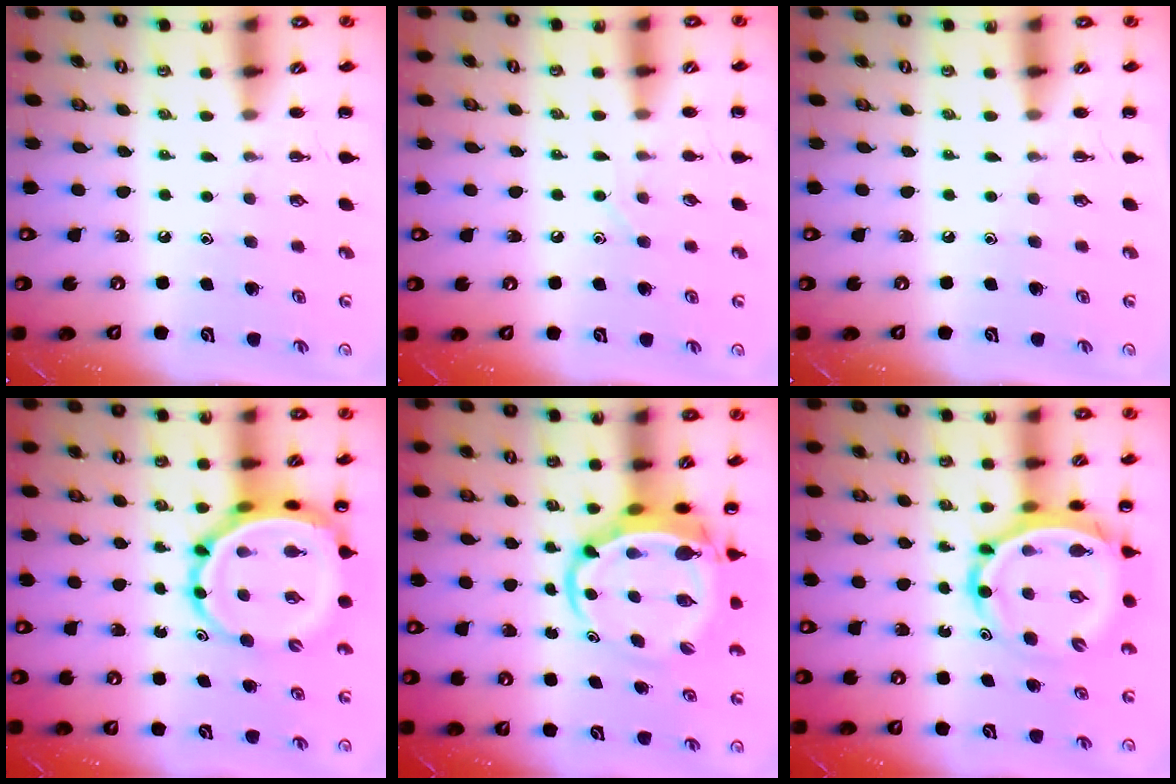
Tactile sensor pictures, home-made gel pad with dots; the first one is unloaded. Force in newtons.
{"total": 3.0, "press": 2.8, "slide": 1.0}
{"total": 0.0}
{"total": 10.2, "press": 9.8, "slide": 2.9}
{"total": 6.9, "press": 6.6, "slide": 1.9}
{"total": 10.3, "press": 9.9, "slide": 2.8}